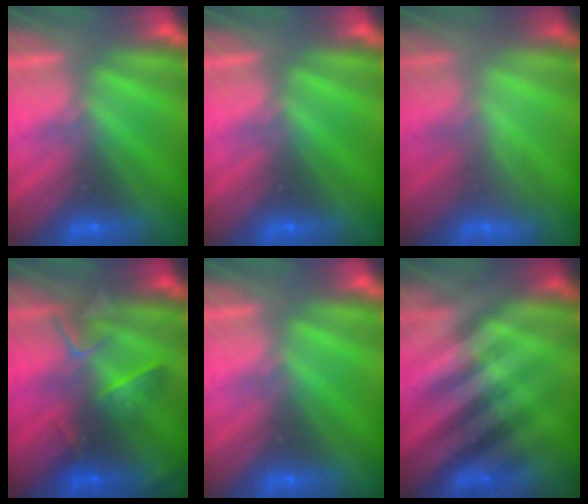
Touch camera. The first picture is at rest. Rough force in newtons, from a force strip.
{"total": 0.0}
{"total": 2.2}
{"total": 2.6}
{"total": 0.0}
{"total": 2.5}